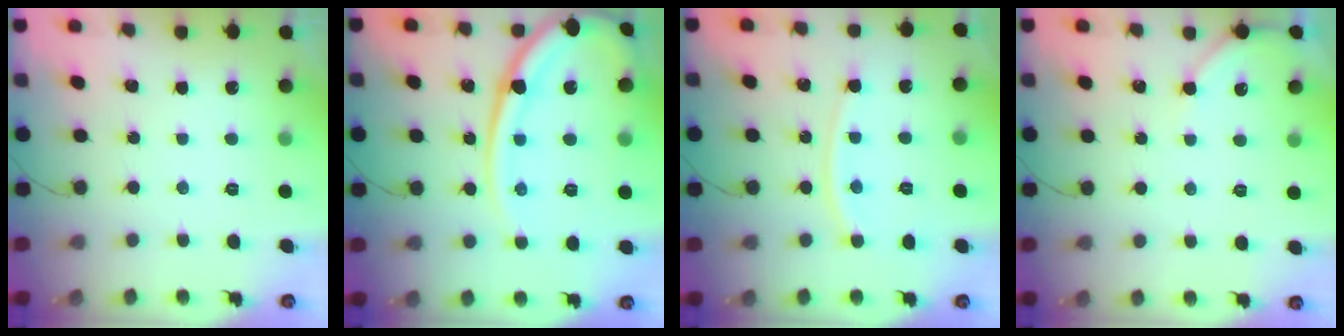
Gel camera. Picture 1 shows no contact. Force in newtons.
{"total": 17.5, "press": 17.4, "slide": 1.7}
{"total": 7.2, "press": 7.1, "slide": 1.0}
{"total": 4.8, "press": 4.7, "slide": 0.7}